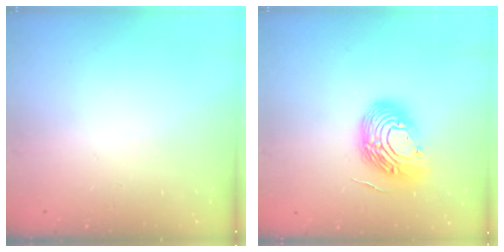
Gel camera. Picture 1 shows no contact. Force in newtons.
{"total": 15.7, "press": 15.7, "slide": 1.1}